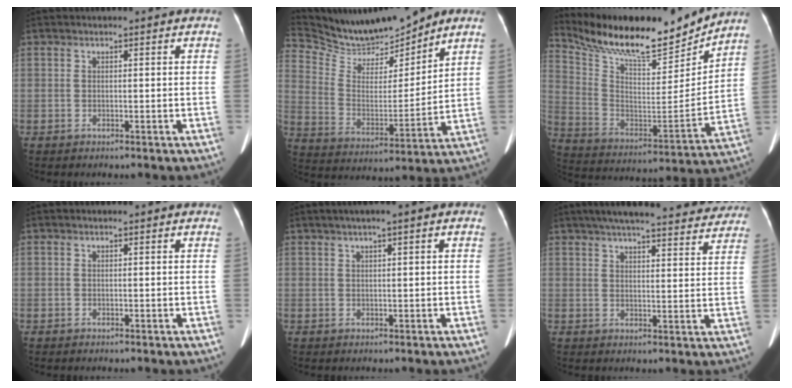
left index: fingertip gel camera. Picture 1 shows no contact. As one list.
[{"total": 14.6, "force": [13.7, 2.9, 4.1], "torque": [-0.094, -0.004, 0.253]}, {"total": 21.3, "force": [19.2, 3.4, 8.4], "torque": [-0.168, -0.016, 0.317]}, {"total": 0.0}, {"total": 2.5, "force": [1.2, 0.2, 2.2], "torque": [-0.040, 0.015, 0.021]}, {"total": 23.8, "force": [20.8, 4.4, 10.6], "torque": [-0.158, 0.018, 0.259]}]